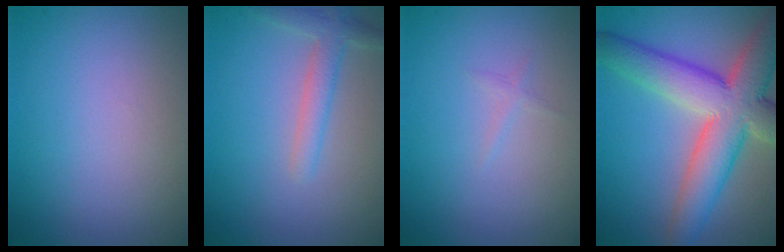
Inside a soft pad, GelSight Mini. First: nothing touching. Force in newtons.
{"total": 2.4, "press": 2.4, "slide": 0.1}
{"total": 0.5, "press": 0.5, "slide": 0.0}
{"total": 9.8, "press": 9.7, "slide": 0.7}